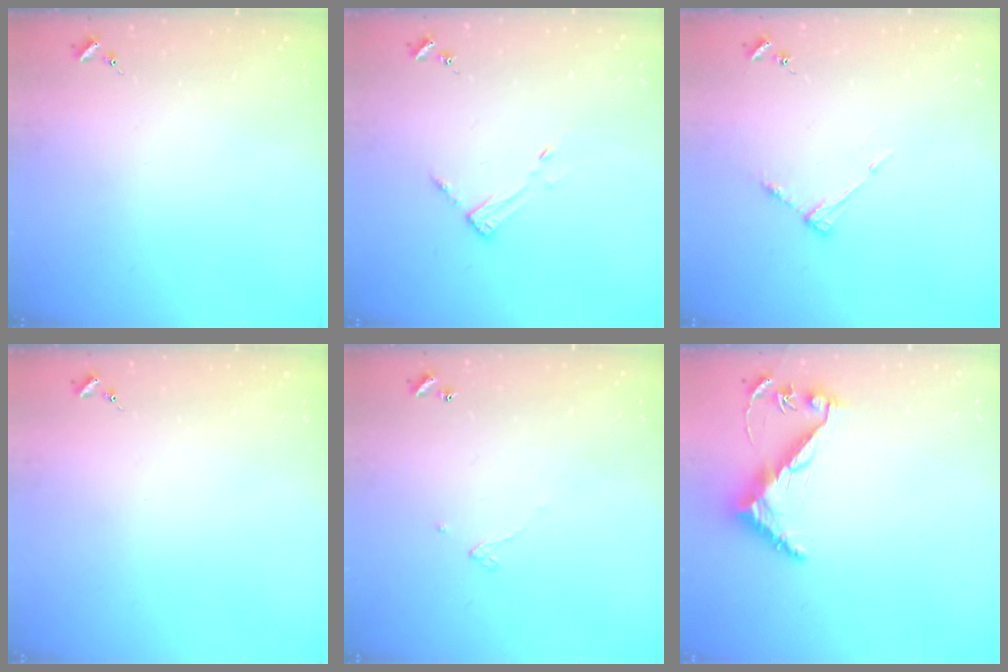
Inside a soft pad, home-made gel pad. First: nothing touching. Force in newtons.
{"total": 3.5, "press": 3.4, "slide": 0.3}
{"total": 6.4, "press": 6.4, "slide": 0.4}
{"total": 0.0}
{"total": 3.2, "press": 3.2, "slide": 0.2}
{"total": 7.3, "press": 7.3, "slide": 0.6}